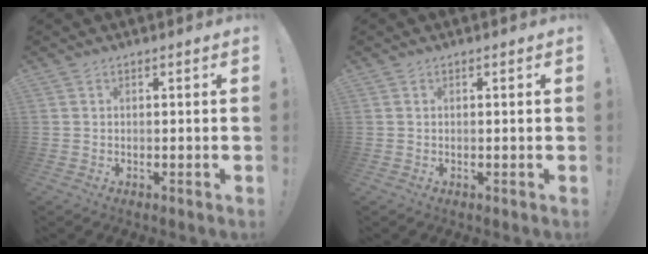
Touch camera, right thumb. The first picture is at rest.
{"total": 0.0}